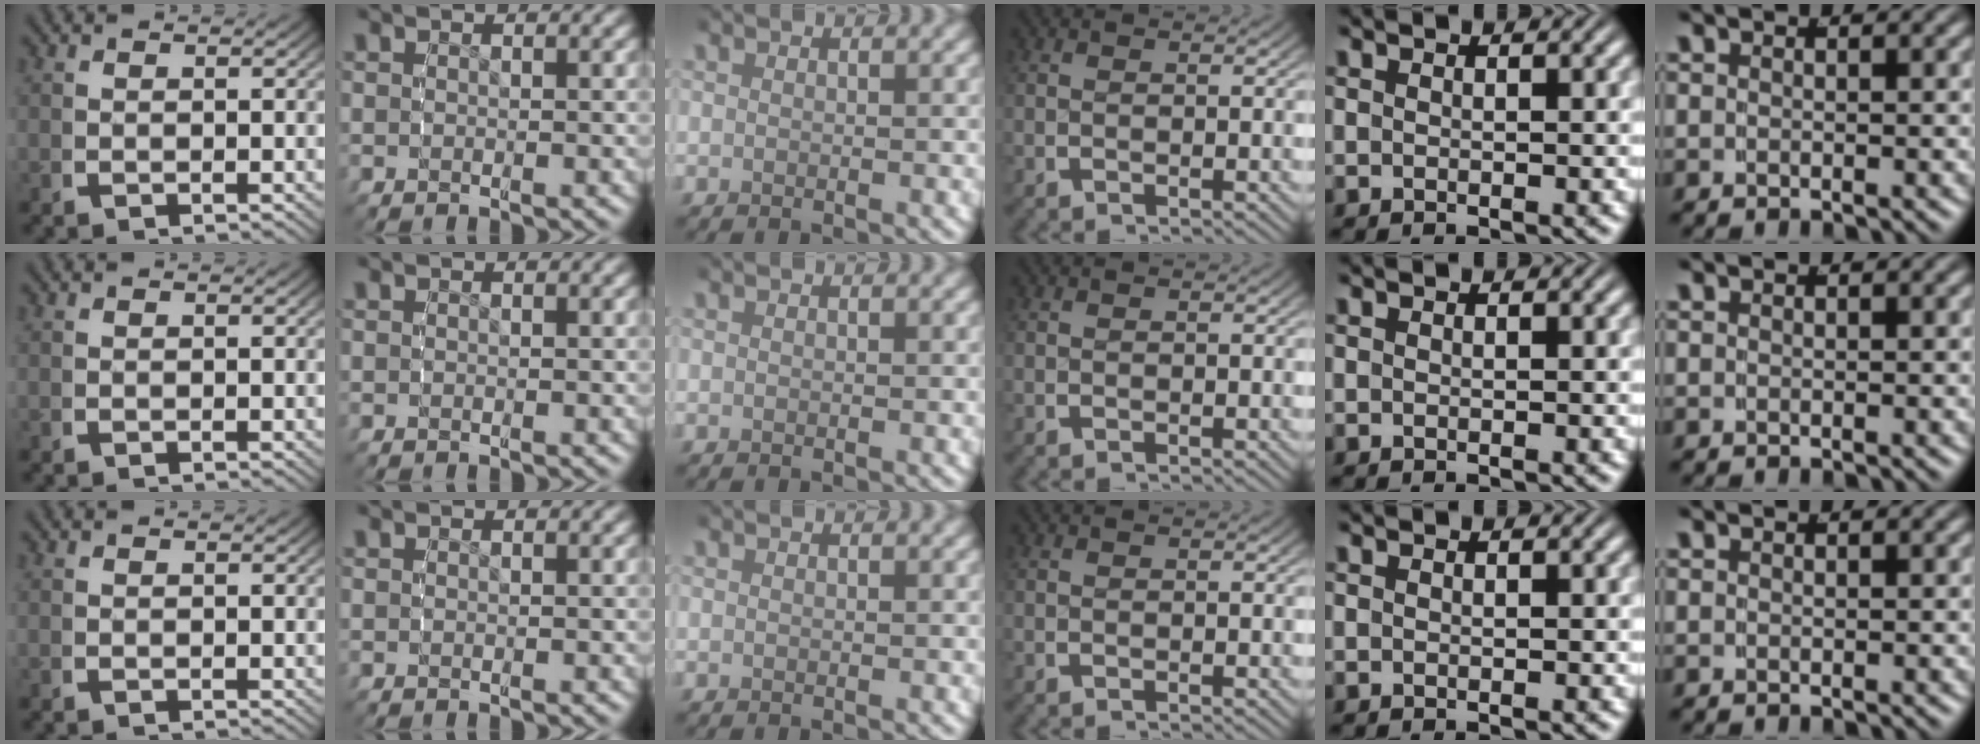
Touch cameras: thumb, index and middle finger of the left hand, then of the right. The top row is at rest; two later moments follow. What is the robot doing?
{"motion": "reach", "object": "shirt"}